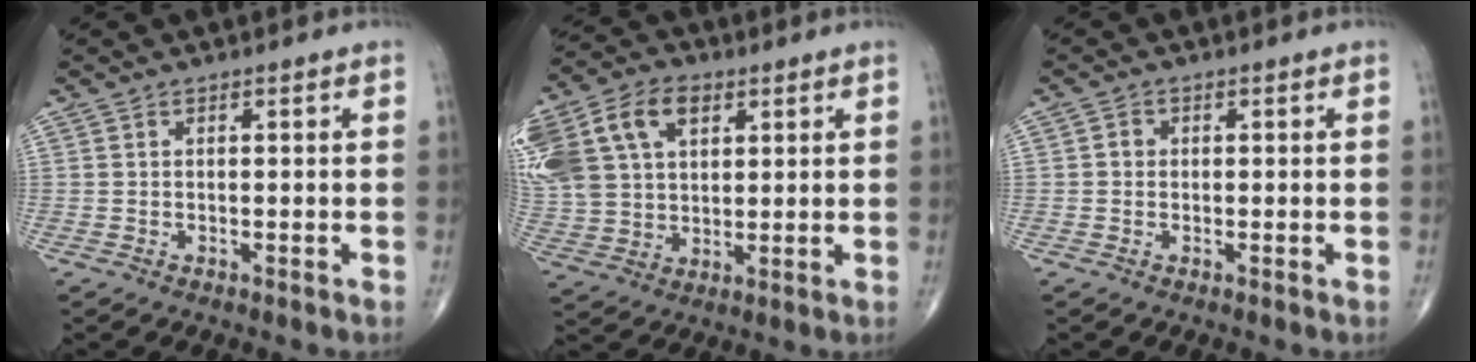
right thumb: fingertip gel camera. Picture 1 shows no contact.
{"total": 22.4, "force": [7.9, 15.7, 13.9], "torque": [-0.328, 0.041, 0.157]}
{"total": 1.4, "force": [0.0, 1.3, 0.5], "torque": [-0.002, 0.004, -0.003]}